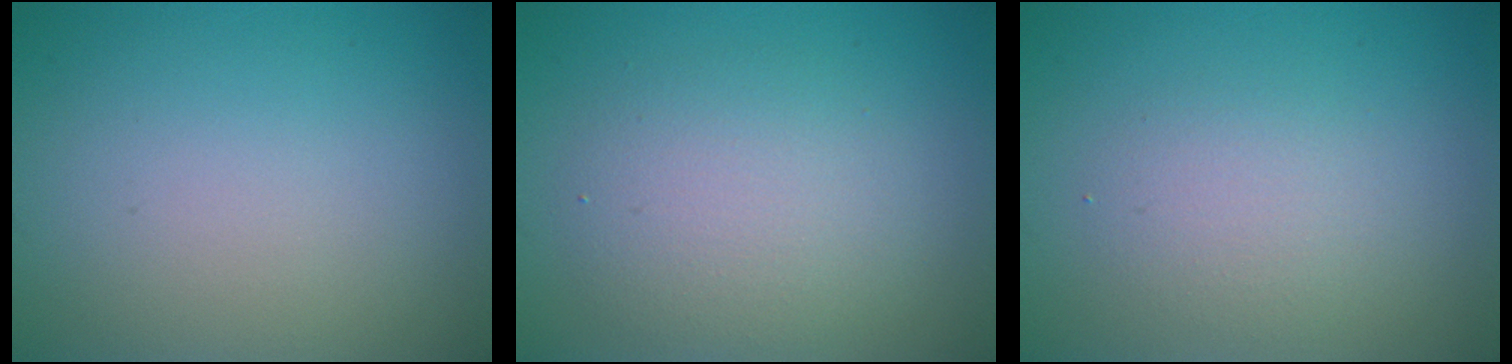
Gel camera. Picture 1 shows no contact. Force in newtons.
{"total": 4.1, "press": 4.1, "slide": 0.1}
{"total": 2.2, "press": 2.2, "slide": 0.1}